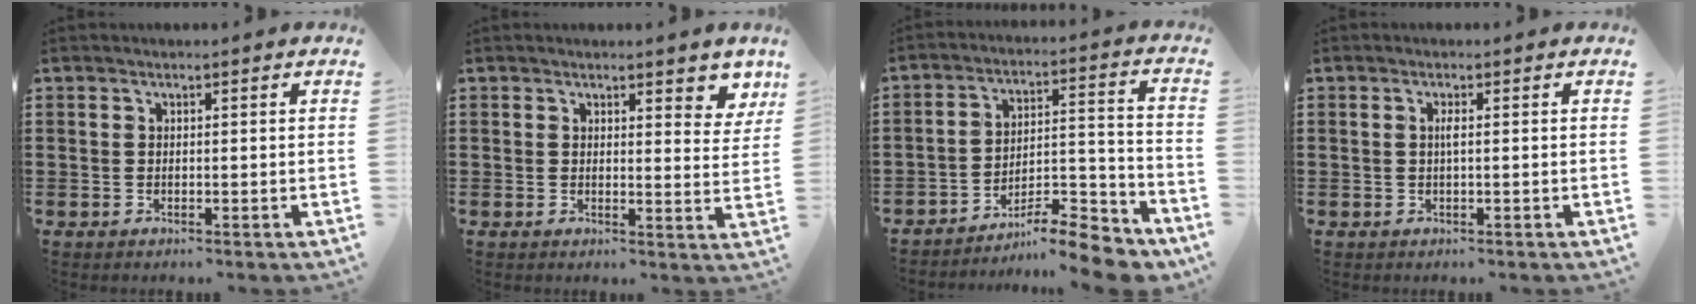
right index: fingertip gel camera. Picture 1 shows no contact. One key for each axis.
{"total": 2.9, "fx": 2.6, "fy": 0.7, "fz": 1.1, "tx": -0.014, "ty": -0.004, "tz": 0.044}
{"total": 10.0, "fx": -9.0, "fy": 1.7, "fz": 4.1, "tx": -0.048, "ty": 0.028, "tz": -0.170}
{"total": 1.2, "fx": 0.1, "fy": 0.1, "fz": 1.1, "tx": -0.022, "ty": -0.001, "tz": 0.000}